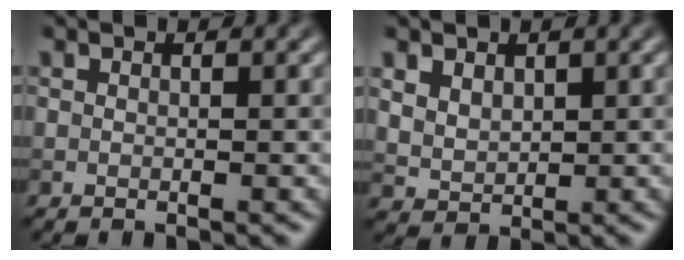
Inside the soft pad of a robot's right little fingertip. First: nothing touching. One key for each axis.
{"total": 2.7, "fx": 1.3, "fy": 2.0, "fz": 1.2, "tx": -0.032, "ty": -0.006, "tz": 0.031}